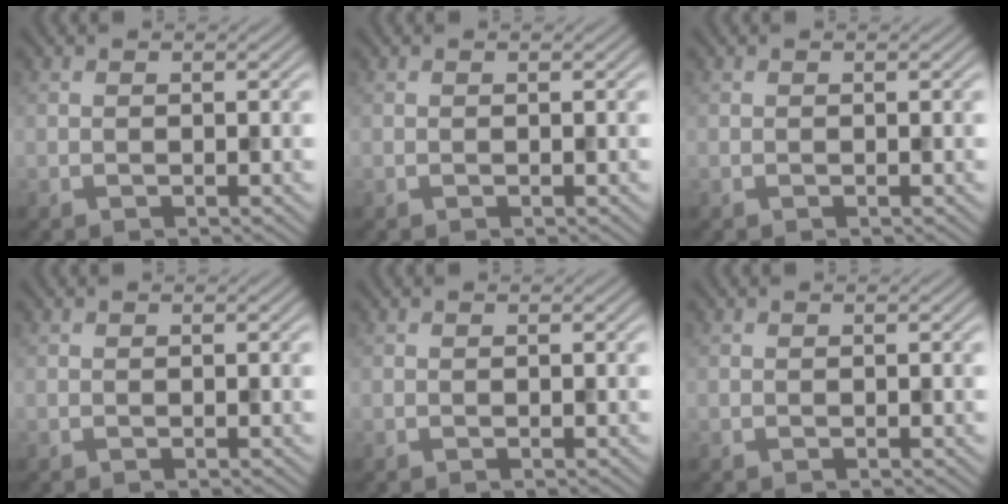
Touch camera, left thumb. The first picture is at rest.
{"total": 0.0}
{"total": 0.0}
{"total": 0.0}
{"total": 0.0}
{"total": 0.0}